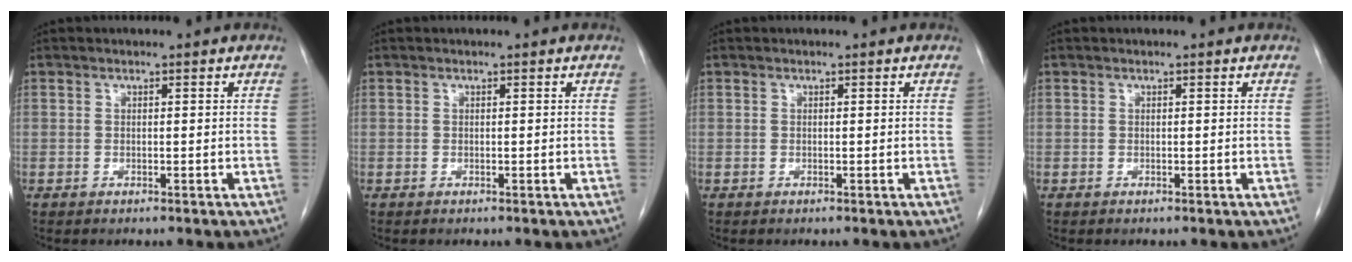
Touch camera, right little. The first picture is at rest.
{"total": 0.0}
{"total": 0.0}
{"total": 0.0}